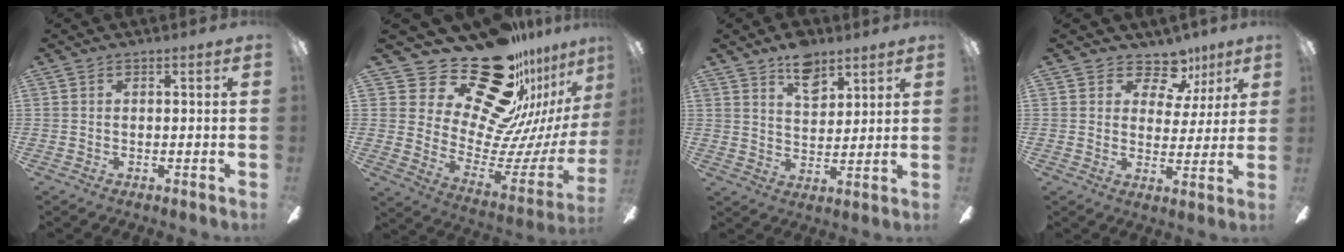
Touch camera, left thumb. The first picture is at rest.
{"total": 29.3, "force": [21.3, 13.3, 15.1], "torque": [-0.224, -0.169, 0.406]}
{"total": 8.8, "force": [6.0, 4.8, 4.3], "torque": [-0.052, -0.027, 0.105]}
{"total": 9.7, "force": [6.7, 5.9, 3.9], "torque": [-0.051, -0.043, 0.120]}